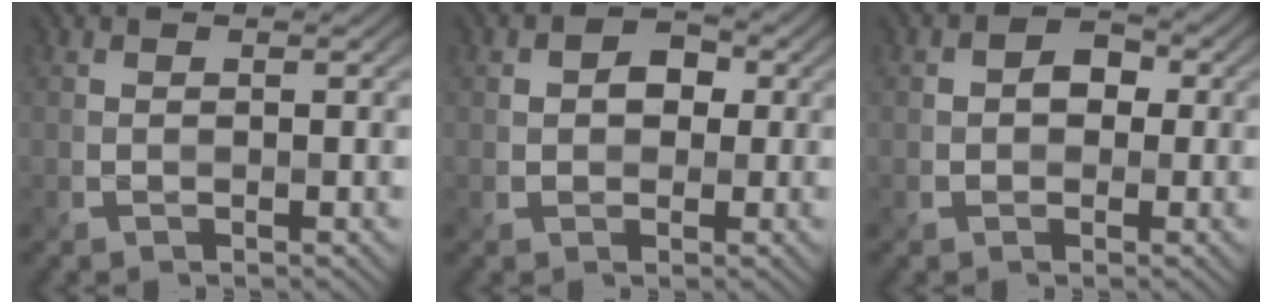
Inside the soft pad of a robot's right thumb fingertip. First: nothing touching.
{"total": 3.4, "force": [0.4, 2.8, 1.9], "torque": [-0.033, 0.003, -0.003]}
{"total": 3.2, "force": [0.1, 2.7, 1.7], "torque": [-0.026, 0.002, -0.008]}